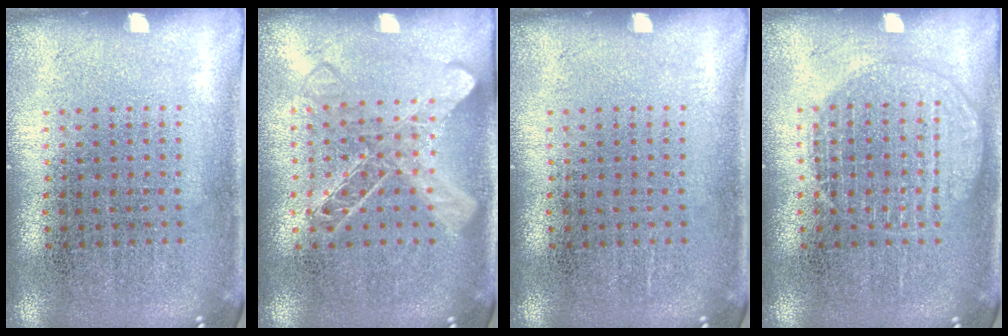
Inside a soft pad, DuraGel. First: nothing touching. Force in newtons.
{"total": 1.4, "press": 1.4, "slide": 0.4}
{"total": 0.0}
{"total": 2.3, "press": 2.3, "slide": 0.4}